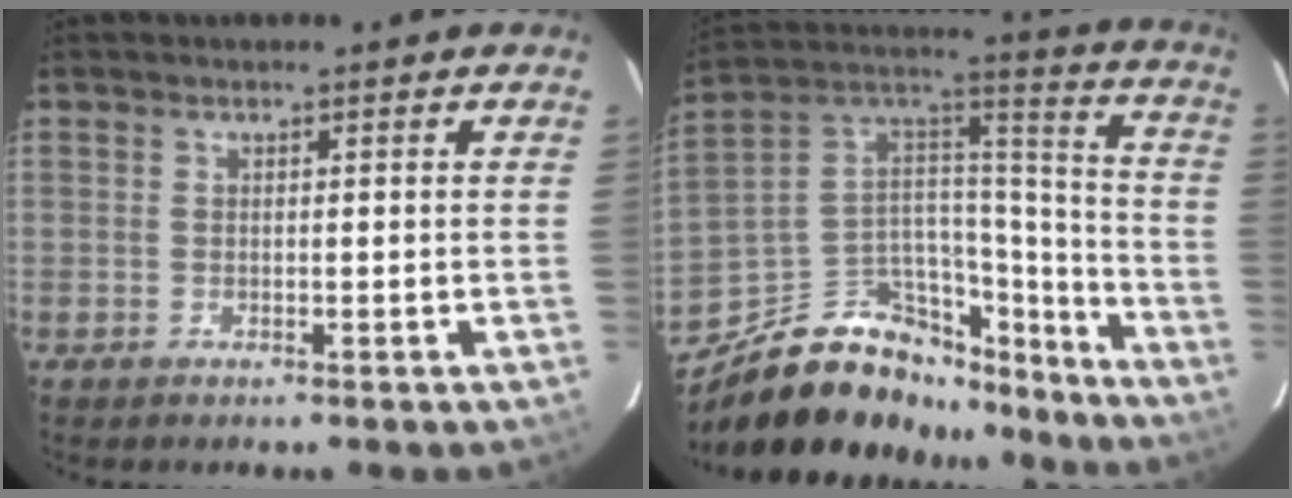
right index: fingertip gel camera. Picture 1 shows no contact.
{"total": 20.0, "force": [-14.5, 11.0, 8.3], "torque": [-0.172, 0.080, -0.214]}